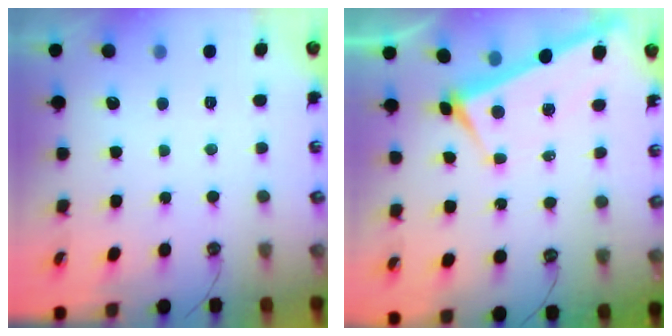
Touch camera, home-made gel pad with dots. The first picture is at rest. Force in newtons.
{"total": 3.6, "press": 3.6, "slide": 0.6}